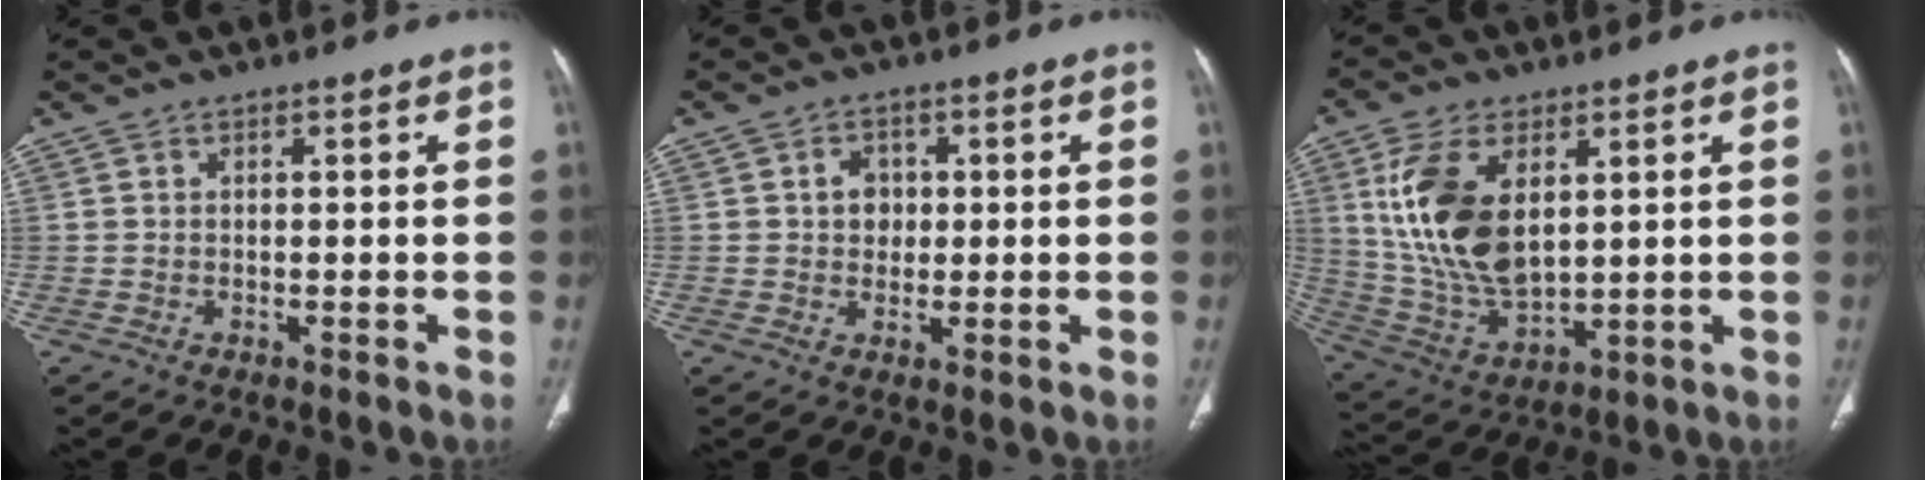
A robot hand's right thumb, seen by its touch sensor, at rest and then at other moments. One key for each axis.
{"total": 3.9, "fx": 0.6, "fy": 3.3, "fz": 2.0, "tx": -0.006, "ty": 0.003, "tz": 0.008}
{"total": 16.5, "fx": 4.5, "fy": 9.2, "fz": 13.0, "tx": -0.247, "ty": -0.019, "tz": 0.100}